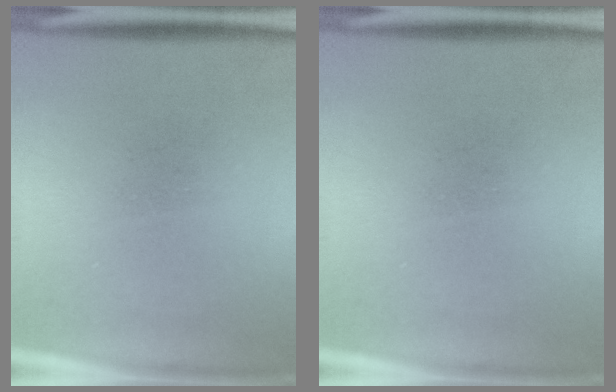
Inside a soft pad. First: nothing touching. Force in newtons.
{"total": 0.0}